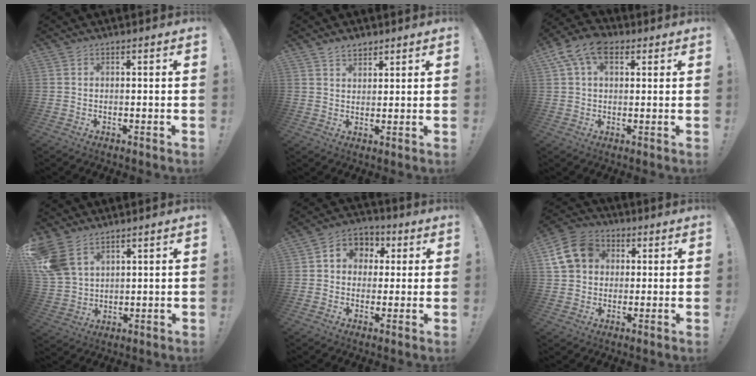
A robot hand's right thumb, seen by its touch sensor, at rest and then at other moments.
{"total": 4.1, "force": [3.4, 2.1, 1.1], "torque": [-0.011, -0.019, 0.061]}
{"total": 10.0, "force": [4.2, 6.2, 6.6], "torque": [-0.129, 0.002, 0.081]}
{"total": 10.1, "force": [6.3, 6.2, 4.9], "torque": [-0.109, -0.027, 0.129]}
{"total": 6.8, "force": [0.6, 6.1, 2.8], "torque": [-0.028, 0.003, 0.015]}
{"total": 13.9, "force": [3.7, 11.5, 7.0], "torque": [-0.110, 0.001, 0.079]}